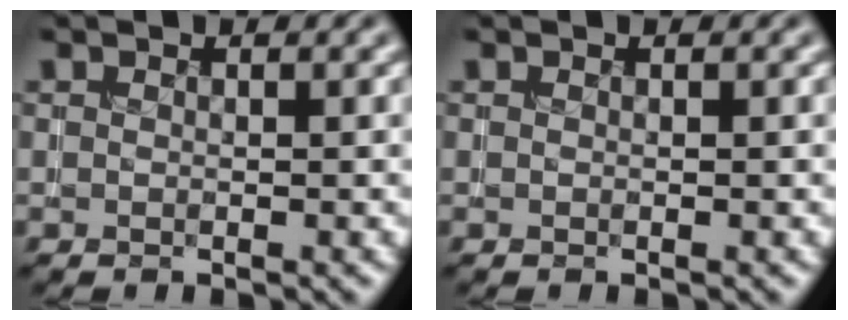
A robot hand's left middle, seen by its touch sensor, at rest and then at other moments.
{"total": 0.0}